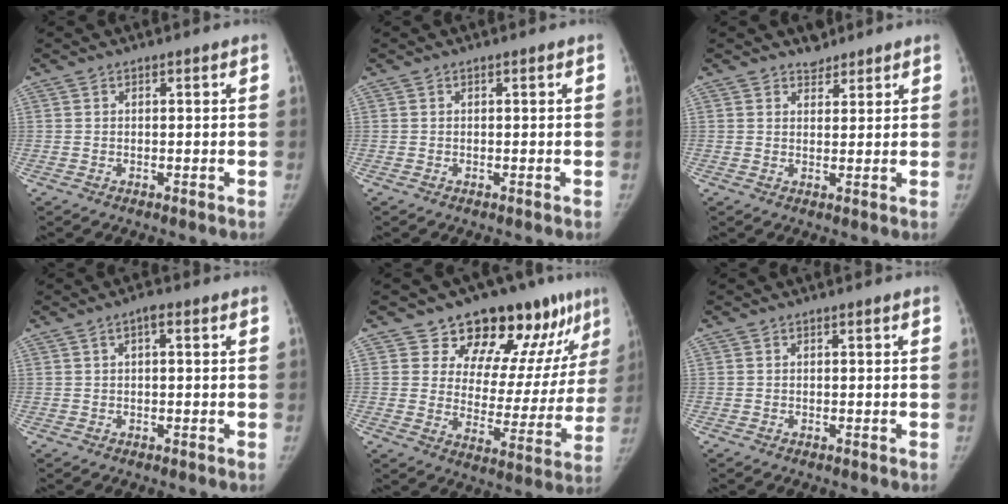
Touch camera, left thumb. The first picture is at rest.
{"total": 0.0}
{"total": 2.5, "force": [2.0, 1.5, -0.1], "torque": [0.021, -0.014, 0.023]}
{"total": 2.0, "force": [0.7, 0.7, 1.8], "torque": [-0.032, 0.006, 0.008]}
{"total": 18.0, "force": [12.6, 8.4, 9.7], "torque": [-0.070, -0.079, 0.170]}
{"total": 0.0}